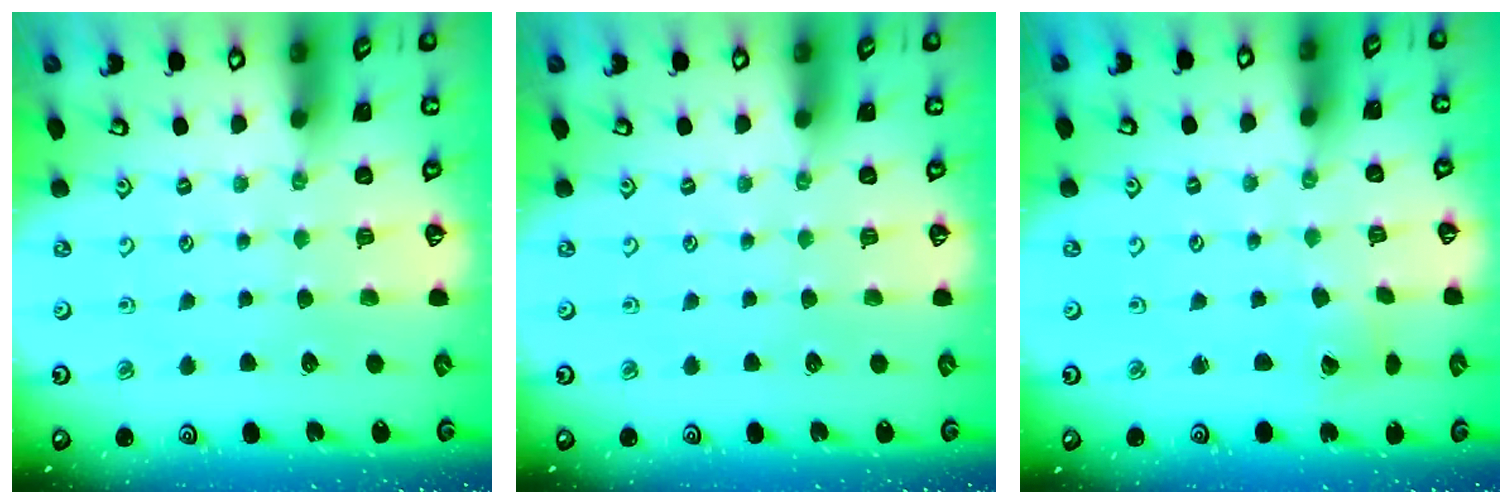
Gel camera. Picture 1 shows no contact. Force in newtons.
{"total": 0.0}
{"total": 3.4, "press": 3.4, "slide": 0.3}